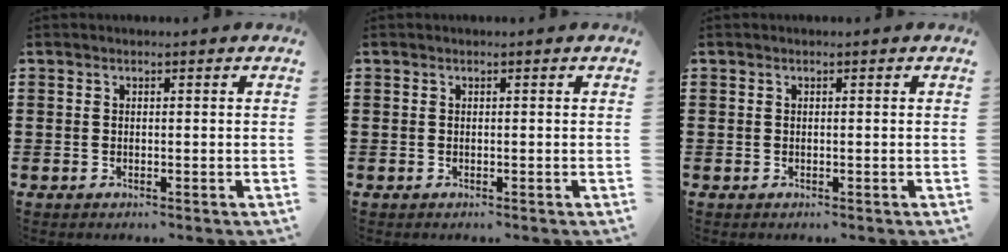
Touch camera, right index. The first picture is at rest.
{"total": 0.0}
{"total": 0.0}